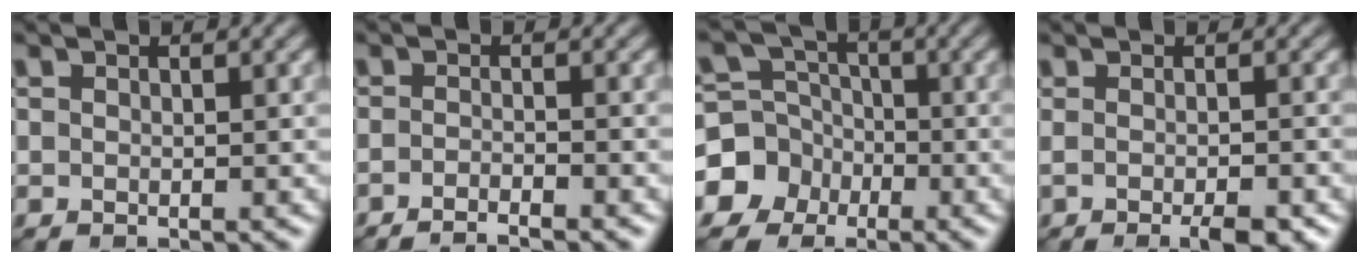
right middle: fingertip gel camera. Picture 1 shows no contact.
{"total": 2.3, "force": [-2.1, -0.5, 0.7], "torque": [-0.002, 0.004, -0.037]}
{"total": 7.0, "force": [-3.4, 6.0, 1.2], "torque": [-0.027, -0.001, -0.080]}
{"total": 3.7, "force": [-2.0, 1.2, 2.8], "torque": [-0.040, -0.007, -0.029]}